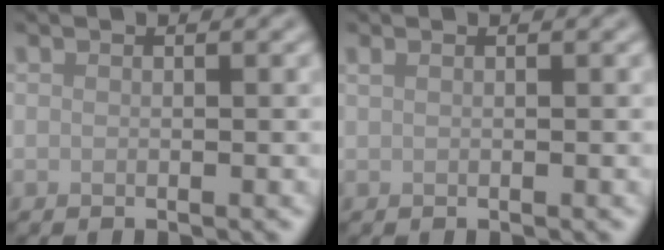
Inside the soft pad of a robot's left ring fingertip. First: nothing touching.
{"total": 0.7, "force": [0.4, 0.3, 0.6], "torque": [-0.009, 0.003, 0.005]}